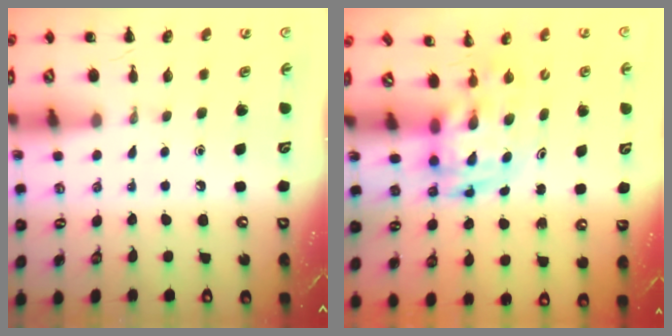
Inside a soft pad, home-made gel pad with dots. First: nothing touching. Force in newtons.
{"total": 3.5, "press": 3.4, "slide": 0.7}